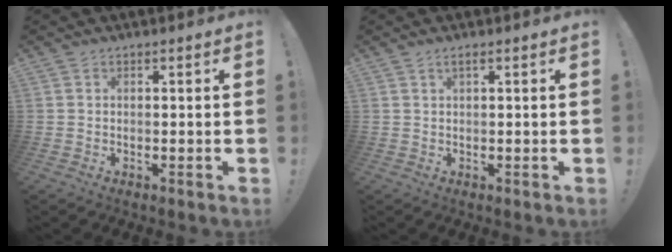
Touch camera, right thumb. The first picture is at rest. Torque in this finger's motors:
{"motor_torque": [-0.28, 0.32, -0.25, 0.21, 0.09]}